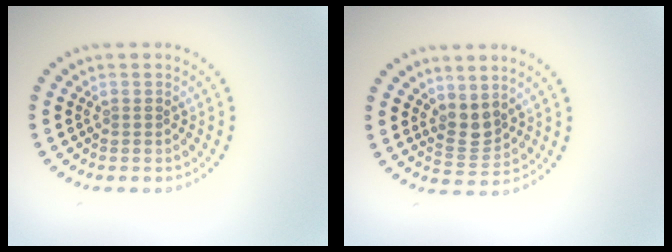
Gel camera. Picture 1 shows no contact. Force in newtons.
{"total": 2.3, "press": 1.9, "slide": 1.3}